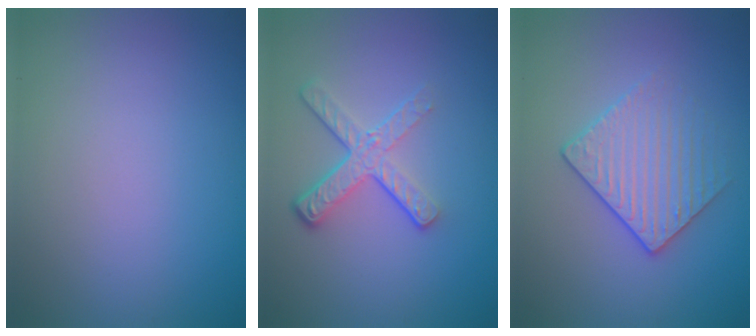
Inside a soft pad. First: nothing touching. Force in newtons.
{"total": 4.1, "press": 2.7, "slide": 3.0}
{"total": 3.0, "press": 2.8, "slide": 1.2}